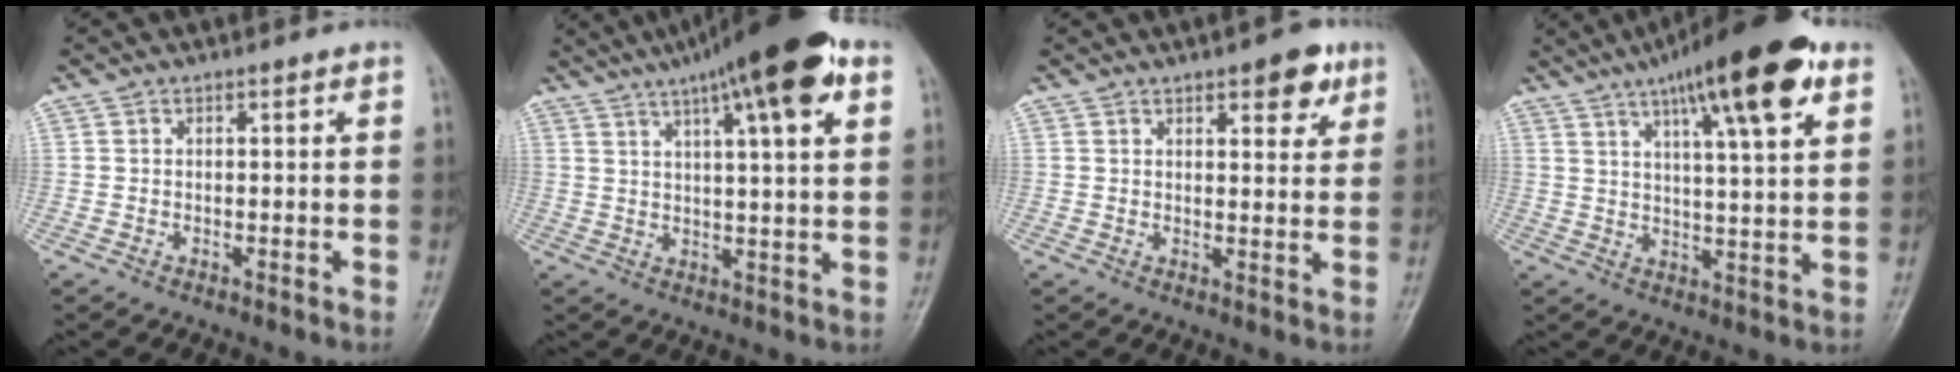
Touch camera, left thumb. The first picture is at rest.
{"total": 17.4, "force": [9.3, 3.6, 14.3], "torque": [-0.211, 0.001, 0.138]}
{"total": 6.0, "force": [3.4, 2.5, 4.2], "torque": [-0.033, -0.014, 0.039]}
{"total": 17.6, "force": [9.5, 4.0, 14.3], "torque": [-0.202, -0.020, 0.142]}